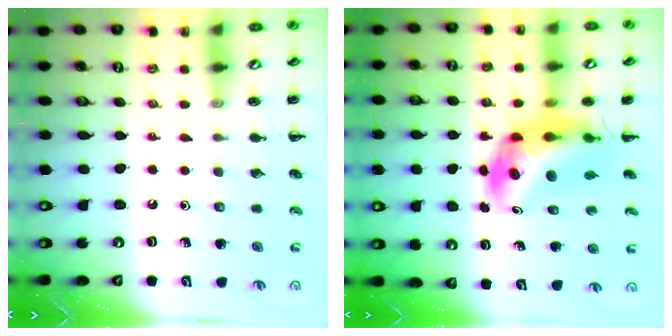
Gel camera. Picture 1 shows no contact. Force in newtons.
{"total": 8.7, "press": 8.2, "slide": 2.8}